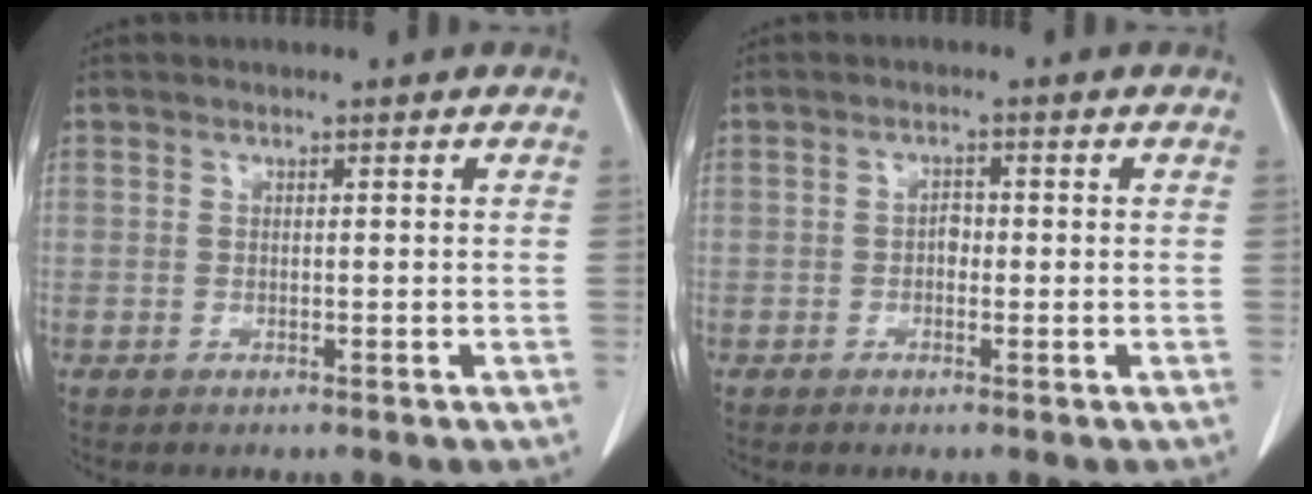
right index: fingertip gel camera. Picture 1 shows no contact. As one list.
[{"total": 1.5, "force": [-0.3, 1.0, 1.0], "torque": [-0.014, 0.005, -0.006]}]